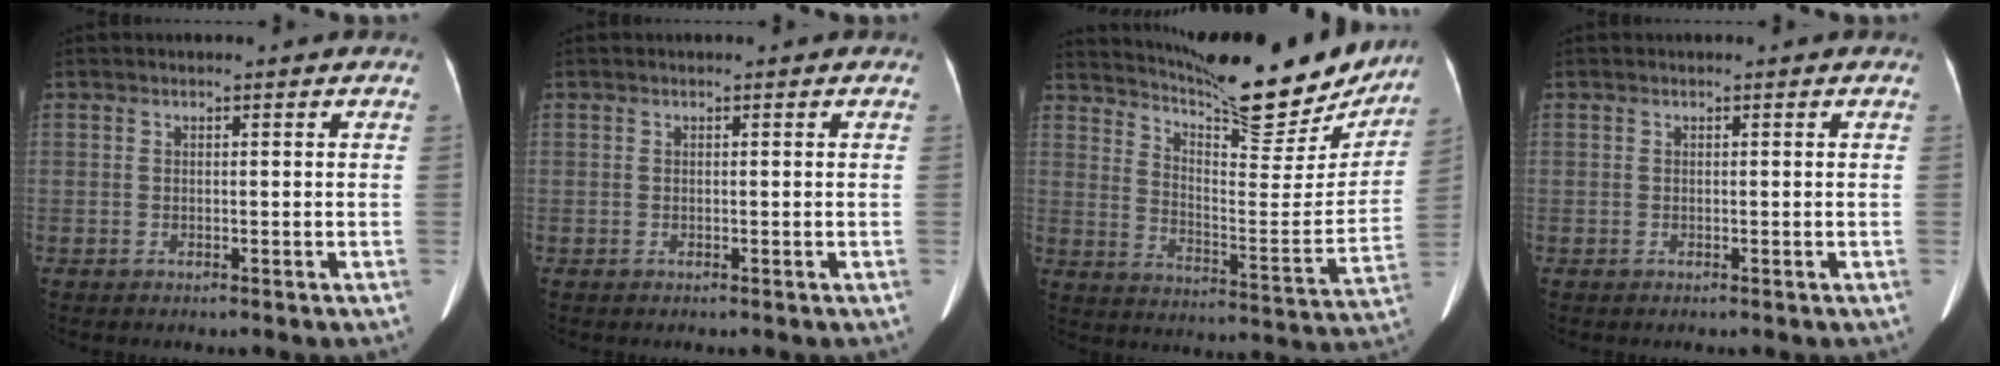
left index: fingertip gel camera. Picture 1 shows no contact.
{"total": 0.0}
{"total": 22.1, "force": [19.7, 3.8, 9.2], "torque": [-0.143, -0.045, 0.273]}
{"total": 0.0}